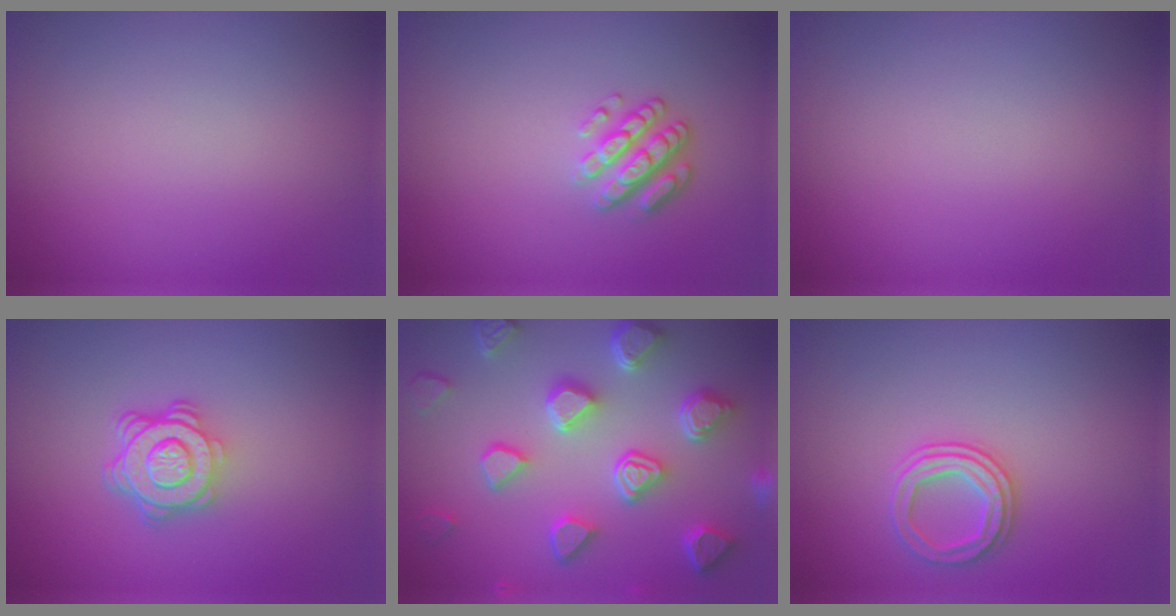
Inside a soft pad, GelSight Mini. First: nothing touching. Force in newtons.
{"total": 2.9, "press": 2.4, "slide": 1.7}
{"total": 0.0}
{"total": 4.7, "press": 3.4, "slide": 3.2}
{"total": 7.1, "press": 5.7, "slide": 4.2}
{"total": 2.5, "press": 2.4, "slide": 0.6}